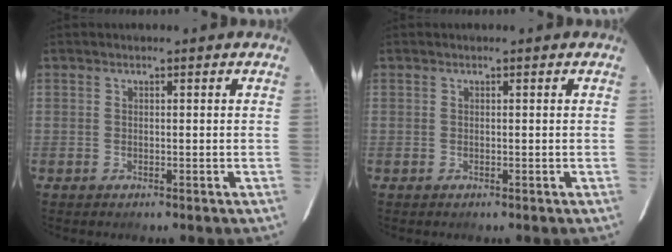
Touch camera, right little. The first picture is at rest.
{"total": 0.0}